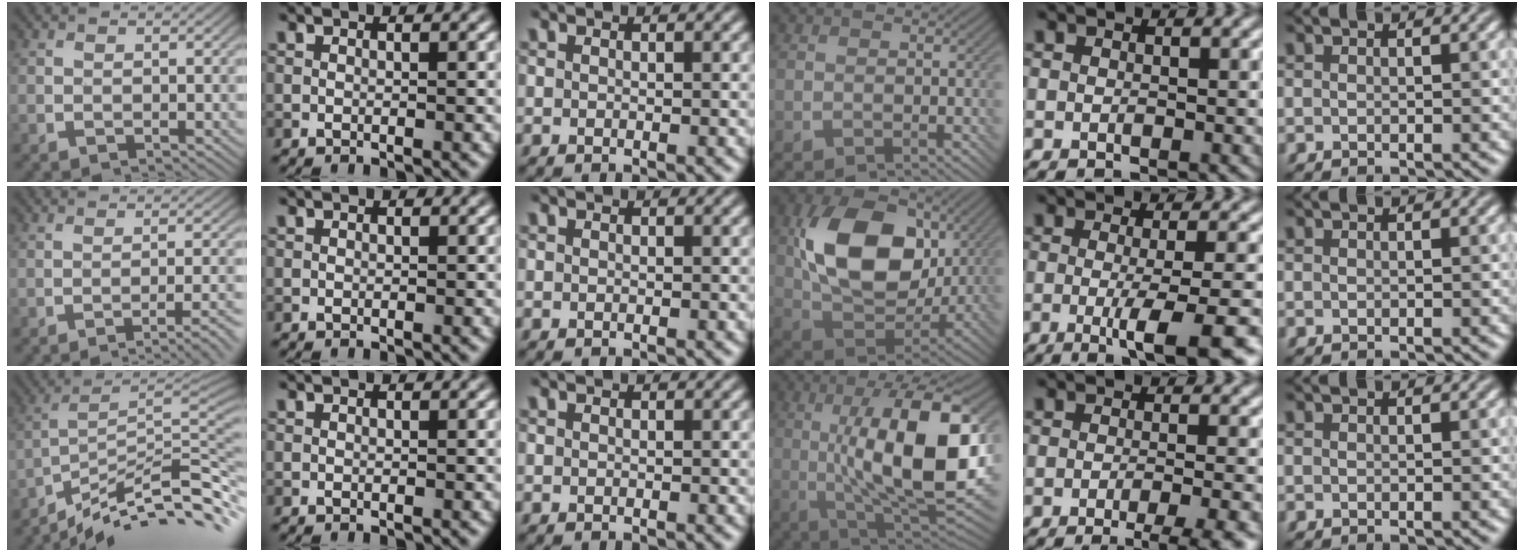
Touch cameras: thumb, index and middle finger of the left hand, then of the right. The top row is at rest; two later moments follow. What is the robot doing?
{"motion": "screw", "object": "bottle cap"}